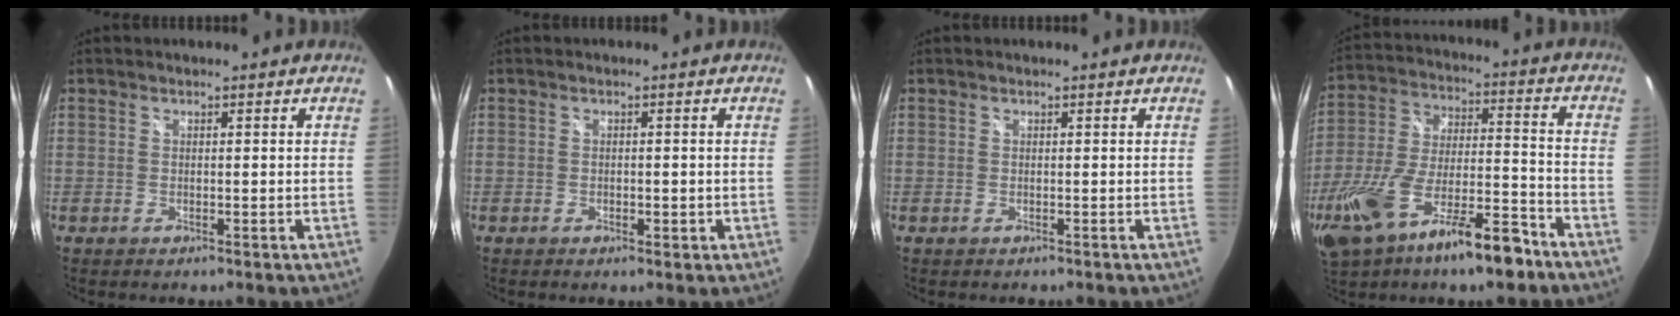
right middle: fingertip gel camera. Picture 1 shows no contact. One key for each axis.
{"total": 2.1, "fx": -0.8, "fy": 1.2, "fz": 1.6, "tx": -0.023, "ty": -0.003, "tz": -0.010}
{"total": 0.0}
{"total": 19.6, "fx": -11.9, "fy": 6.3, "fz": 14.3, "tx": -0.290, "ty": -0.037, "tz": -0.198}